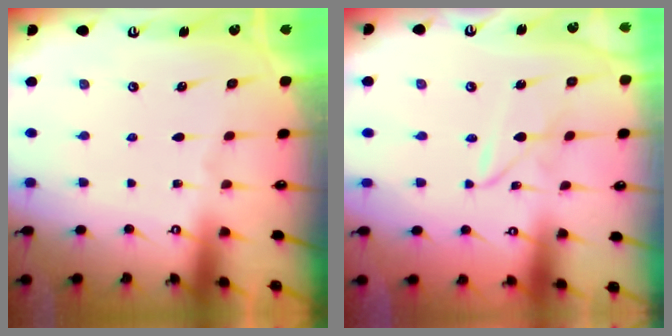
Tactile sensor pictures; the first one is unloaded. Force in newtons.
{"total": 2.3, "press": 2.3, "slide": 0.2}